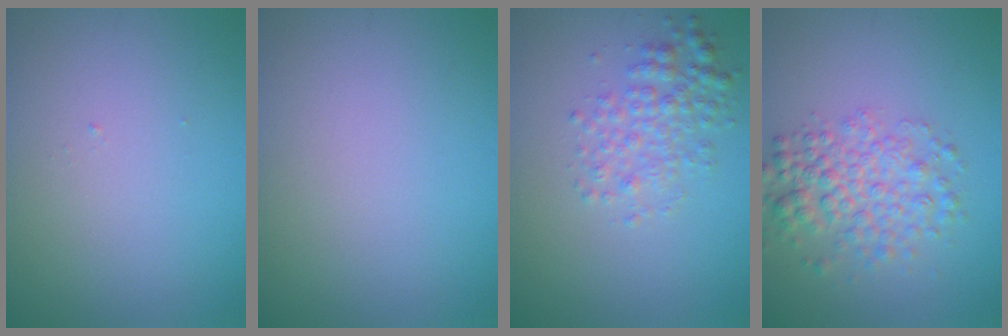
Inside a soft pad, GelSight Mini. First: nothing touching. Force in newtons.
{"total": 0.0}
{"total": 2.9, "press": 2.9, "slide": 0.0}
{"total": 4.3, "press": 4.3, "slide": 0.1}